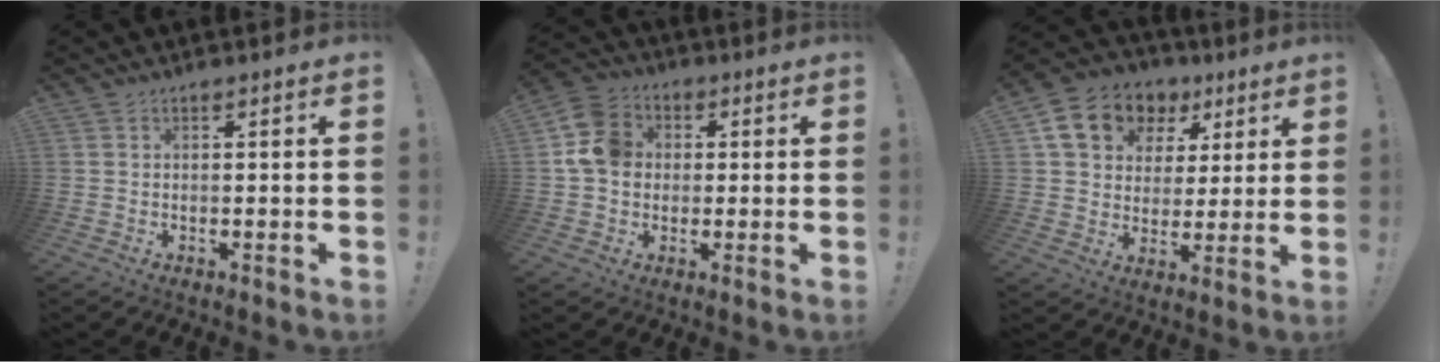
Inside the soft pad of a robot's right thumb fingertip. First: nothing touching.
{"total": 11.5, "force": [1.0, 9.7, 6.2], "torque": [-0.102, 0.017, 0.023]}
{"total": 14.5, "force": [6.8, 11.1, 6.4], "torque": [-0.093, -0.027, 0.133]}